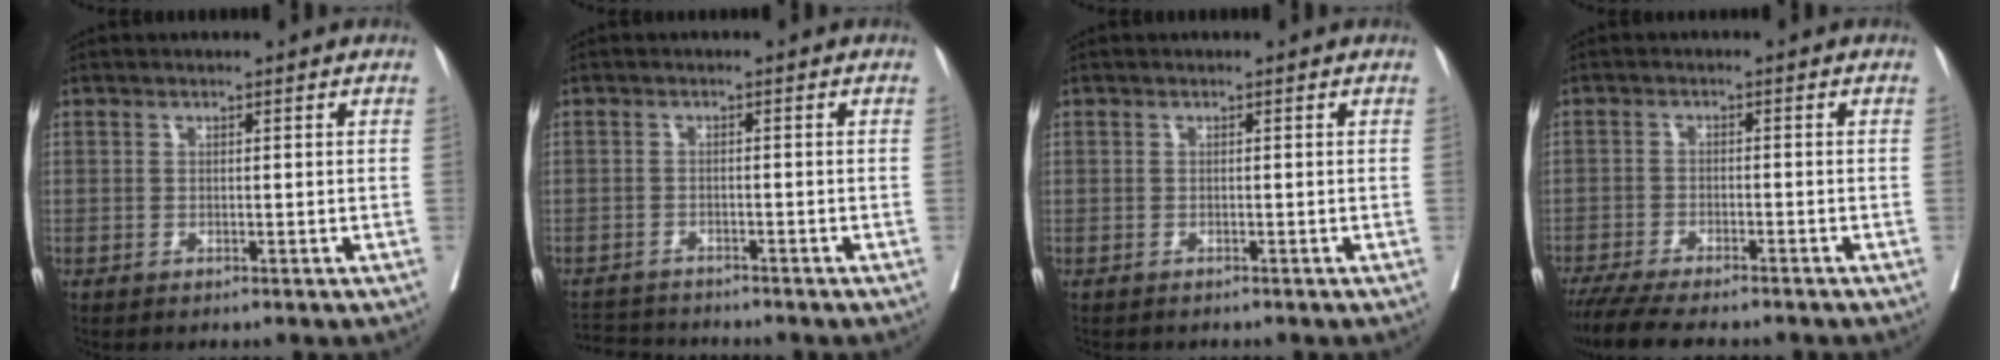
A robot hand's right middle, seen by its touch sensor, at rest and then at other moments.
{"total": 5.1, "force": [-5.1, 0.4, 0.6], "torque": [-0.005, -0.011, -0.084]}
{"total": 1.3, "force": [-0.8, 0.9, 0.0], "torque": [-0.010, 0.006, -0.013]}
{"total": 11.9, "force": [-10.2, 2.0, 5.7], "torque": [-0.083, -0.015, -0.156]}